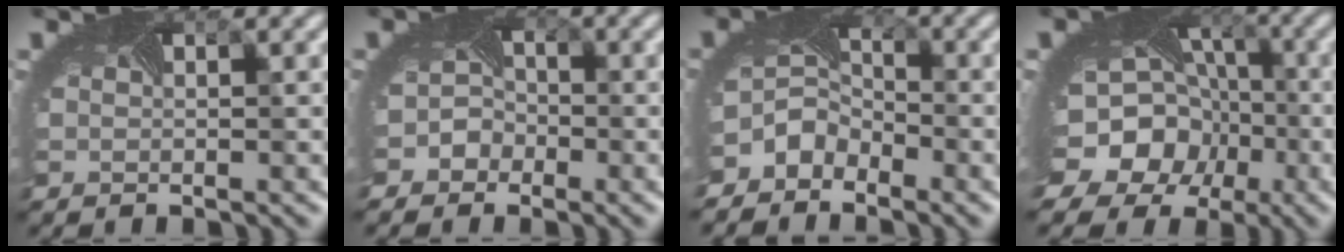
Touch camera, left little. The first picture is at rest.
{"total": 2.4, "force": [-1.5, 1.9, 0.3], "torque": [0.006, -0.001, -0.032]}
{"total": 3.5, "force": [-2.7, 2.0, 1.0], "torque": [-0.023, -0.008, -0.064]}
{"total": 14.0, "force": [-4.9, 11.9, 5.4], "torque": [-0.122, -0.033, -0.090]}